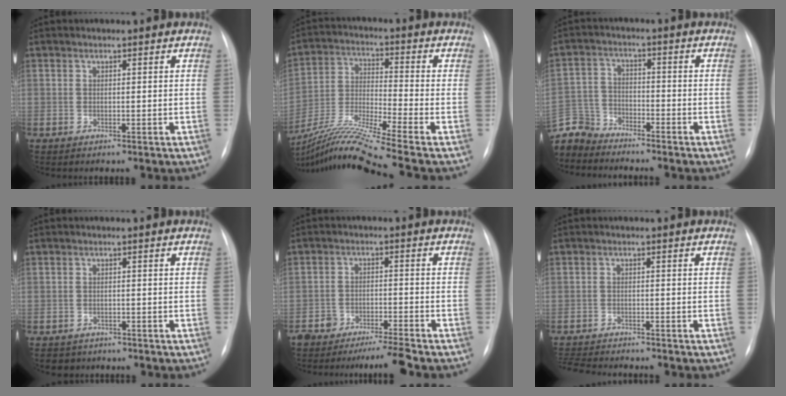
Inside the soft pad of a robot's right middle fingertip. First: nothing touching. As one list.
[{"total": 15.6, "force": [-12.6, -2.6, 8.8], "torque": [-0.188, -0.019, -0.232]}, {"total": 8.1, "force": [-7.7, 2.5, -0.2], "torque": [-0.006, 0.006, -0.156]}, {"total": 2.6, "force": [-2.0, 1.7, 0.0], "torque": [-0.004, 0.004, -0.028]}, {"total": 5.3, "force": [-4.9, -0.2, 2.0], "torque": [-0.024, -0.011, -0.087]}, {"total": 6.6, "force": [-6.2, 0.5, 2.1], "torque": [-0.033, -0.014, -0.100]}]